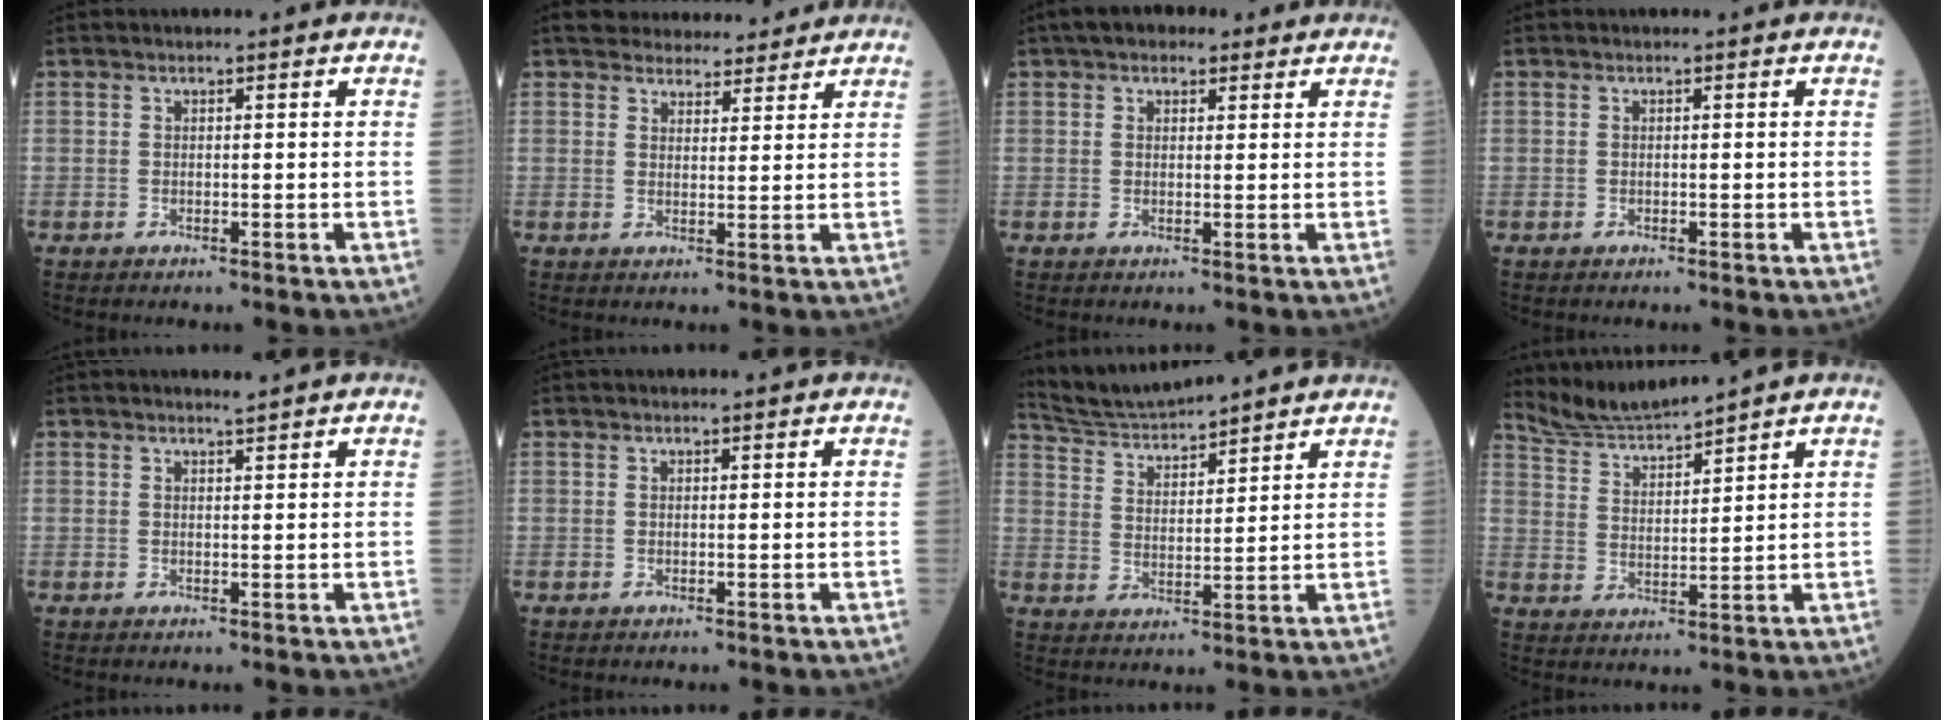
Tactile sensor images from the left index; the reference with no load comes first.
{"total": 7.7, "force": [7.2, 2.3, 1.5], "torque": [-0.008, 0.010, 0.092]}
{"total": 4.9, "force": [3.4, 2.5, 2.4], "torque": [-0.036, 0.030, 0.053]}
{"total": 0.0}
{"total": 1.0, "force": [1.0, -0.3, 0.0], "torque": [-0.009, -0.007, 0.019]}
{"total": 0.8, "force": [0.8, 0.1, 0.1], "torque": [-0.010, 0.010, 0.016]}
{"total": 11.2, "force": [10.7, 0.8, 3.1], "torque": [-0.070, 0.030, 0.192]}
{"total": 6.4, "force": [6.3, -1.2, 0.4], "torque": [-0.029, 0.003, 0.136]}